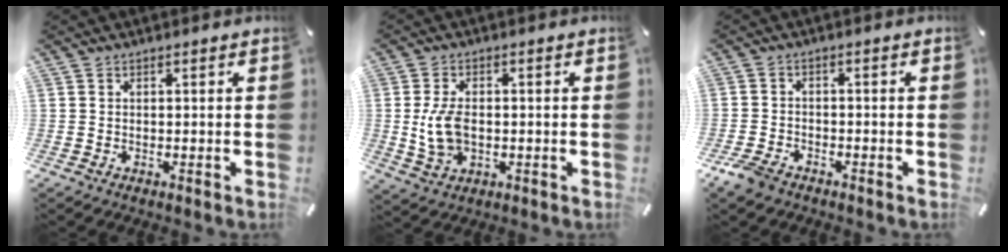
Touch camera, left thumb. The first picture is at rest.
{"total": 8.3, "force": [-0.4, 5.4, 6.3], "torque": [-0.152, -0.004, -0.007]}
{"total": 4.2, "force": [-3.3, 2.0, 1.6], "torque": [-0.050, 0.011, -0.067]}